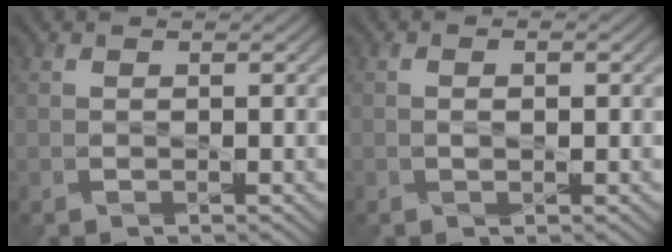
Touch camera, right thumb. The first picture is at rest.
{"total": 1.2, "force": [0.0, 0.5, 1.1], "torque": [-0.020, 0.000, 0.001]}